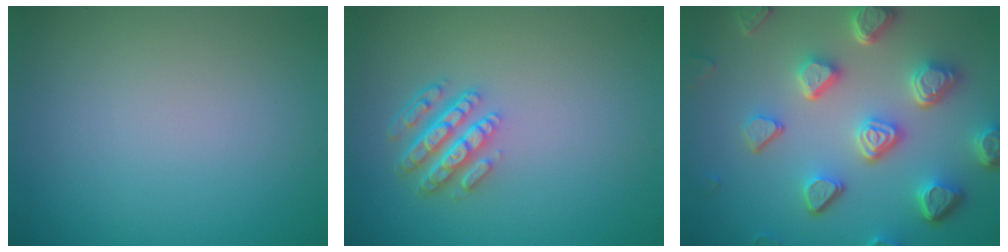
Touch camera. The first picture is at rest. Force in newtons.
{"total": 4.4, "press": 3.2, "slide": 3.0}
{"total": 7.3, "press": 5.6, "slide": 4.7}